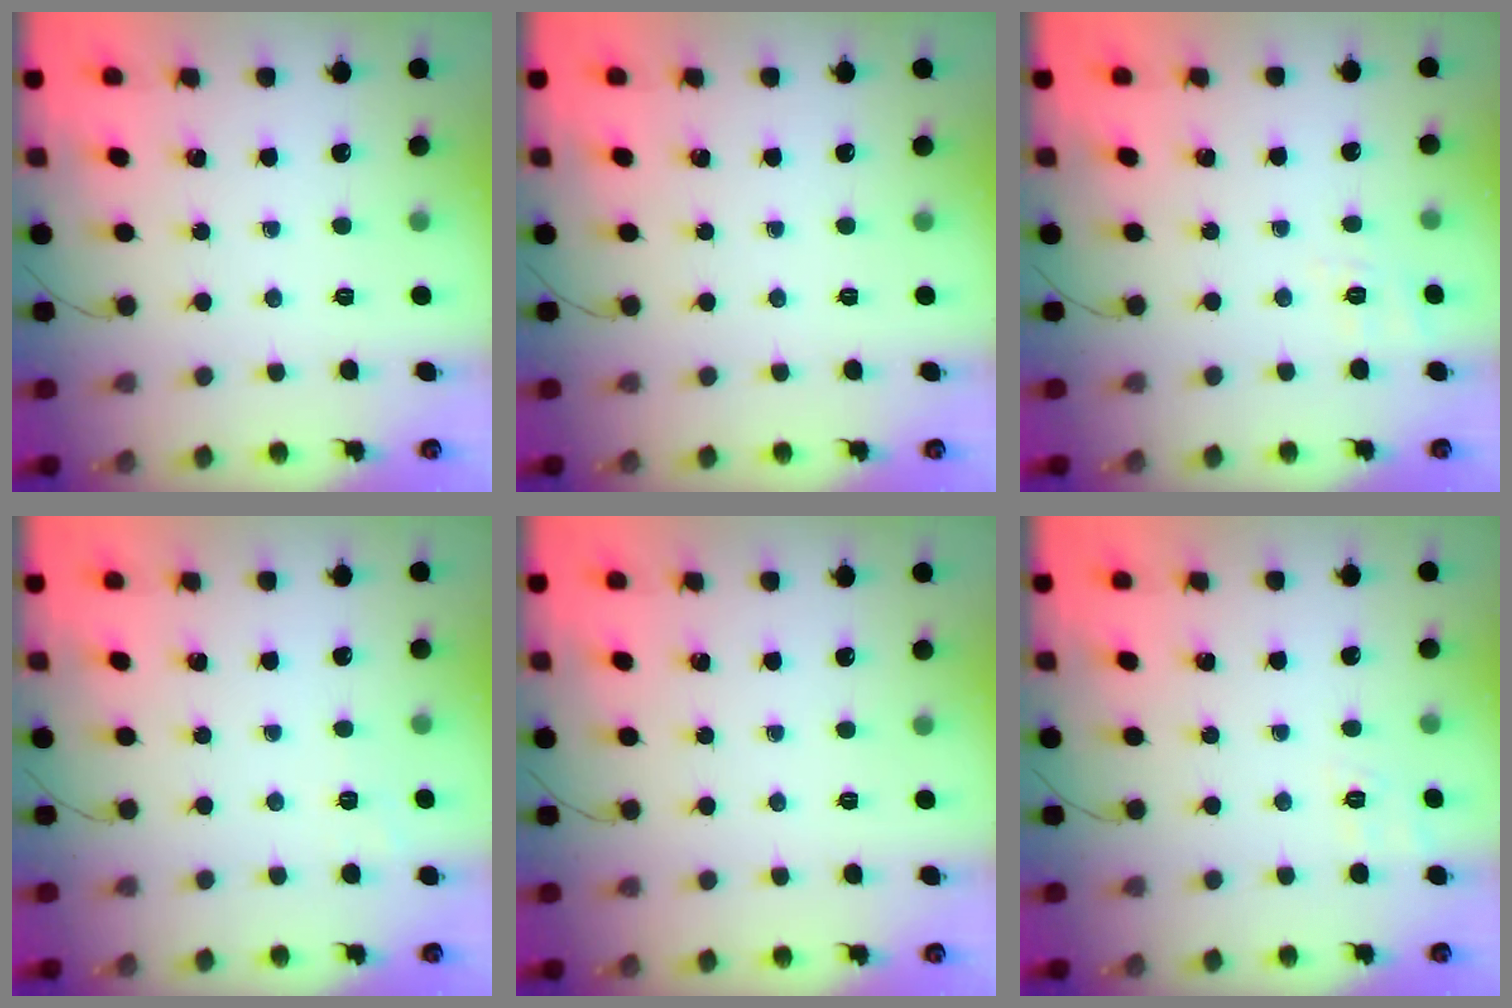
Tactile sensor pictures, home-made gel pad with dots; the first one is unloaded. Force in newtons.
{"total": 0.0}
{"total": 2.6, "press": 1.5, "slide": 2.1}
{"total": 2.0, "press": 1.2, "slide": 1.6}
{"total": 0.0}
{"total": 2.5, "press": 1.8, "slide": 1.8}